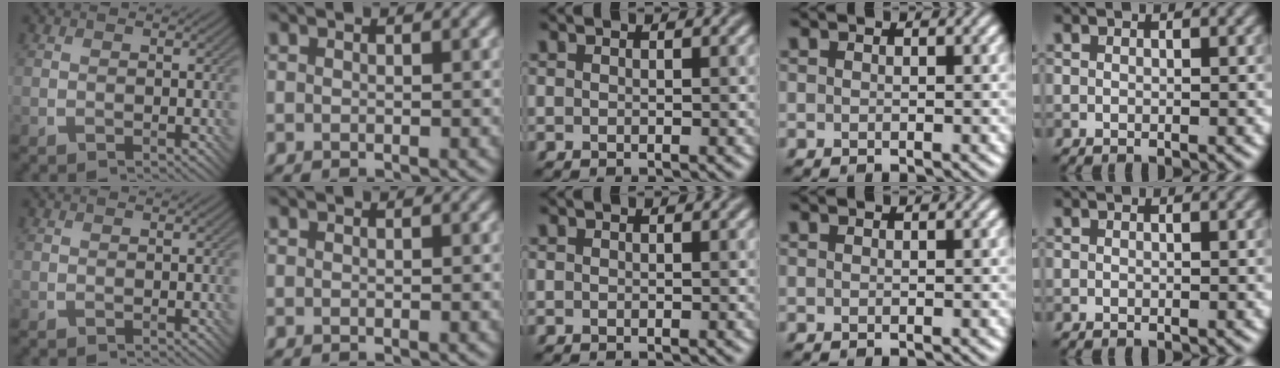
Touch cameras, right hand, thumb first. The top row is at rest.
{}